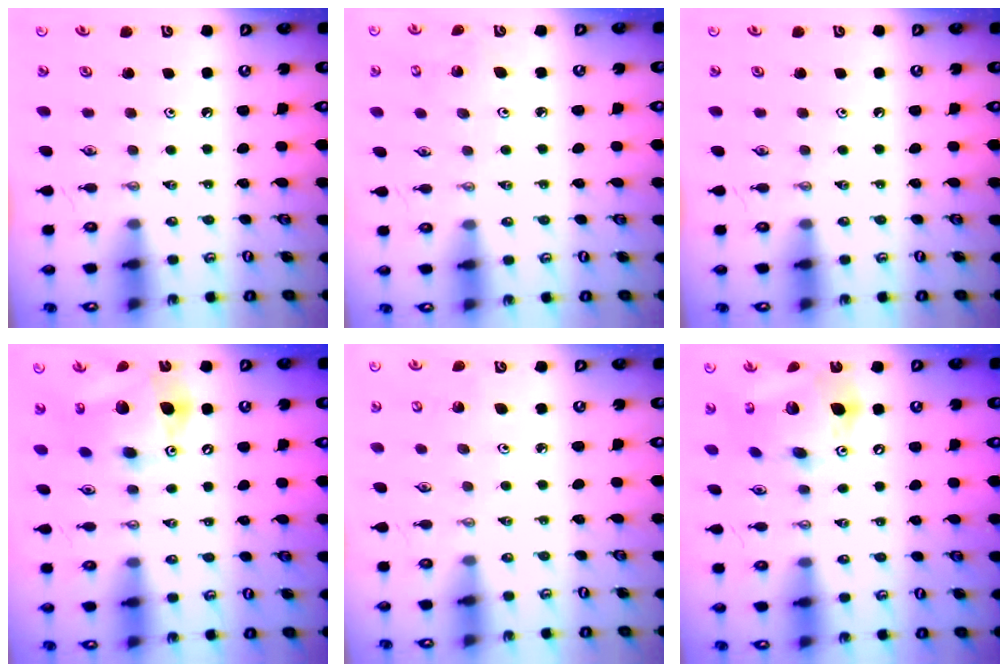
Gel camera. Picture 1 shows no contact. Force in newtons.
{"total": 3.5, "press": 3.5, "slide": 0.2}
{"total": 0.0}
{"total": 15.4, "press": 15.4, "slide": 1.4}
{"total": 3.0, "press": 2.8, "slide": 1.1}
{"total": 16.8, "press": 16.7, "slide": 1.8}